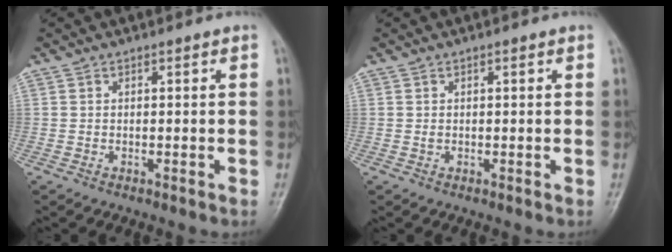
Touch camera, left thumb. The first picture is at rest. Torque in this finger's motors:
{"motor_torque": [-0.03, 0.25, 0.13, 0.08, 0.00]}